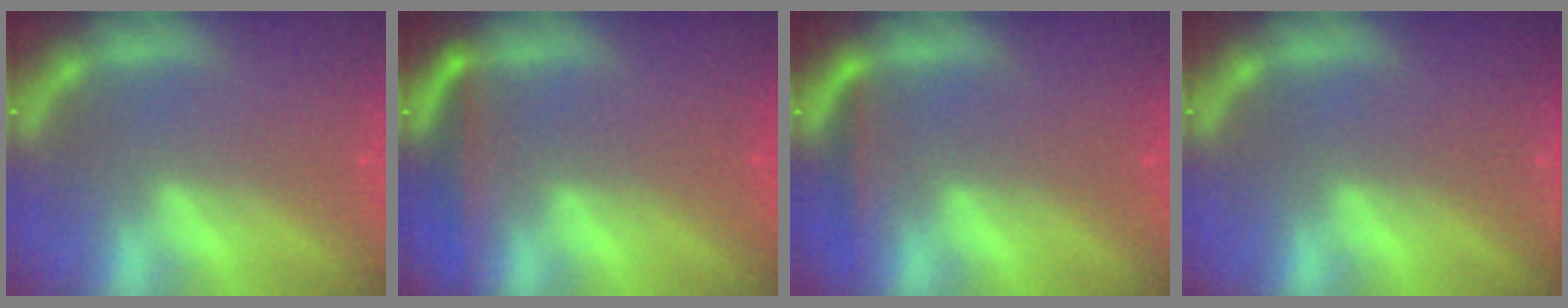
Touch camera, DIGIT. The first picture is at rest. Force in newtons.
{"total": 3.4}
{"total": 1.9}
{"total": 1.4}